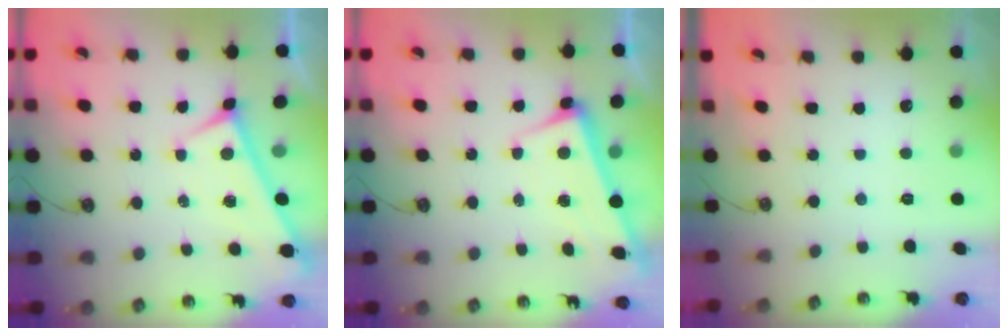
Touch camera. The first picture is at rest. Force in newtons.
{"total": 2.5, "press": 2.4, "slide": 0.6}
{"total": 0.0}